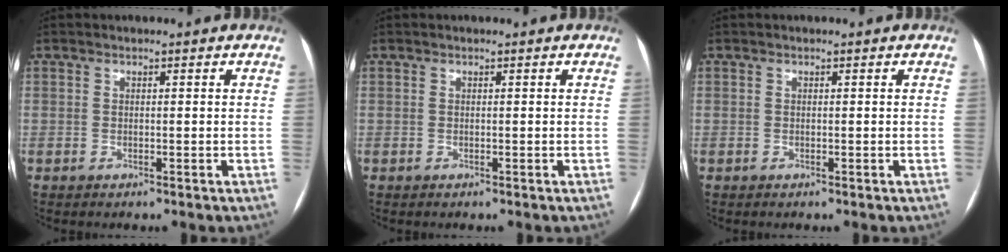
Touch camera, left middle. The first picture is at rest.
{"total": 0.0}
{"total": 0.0}